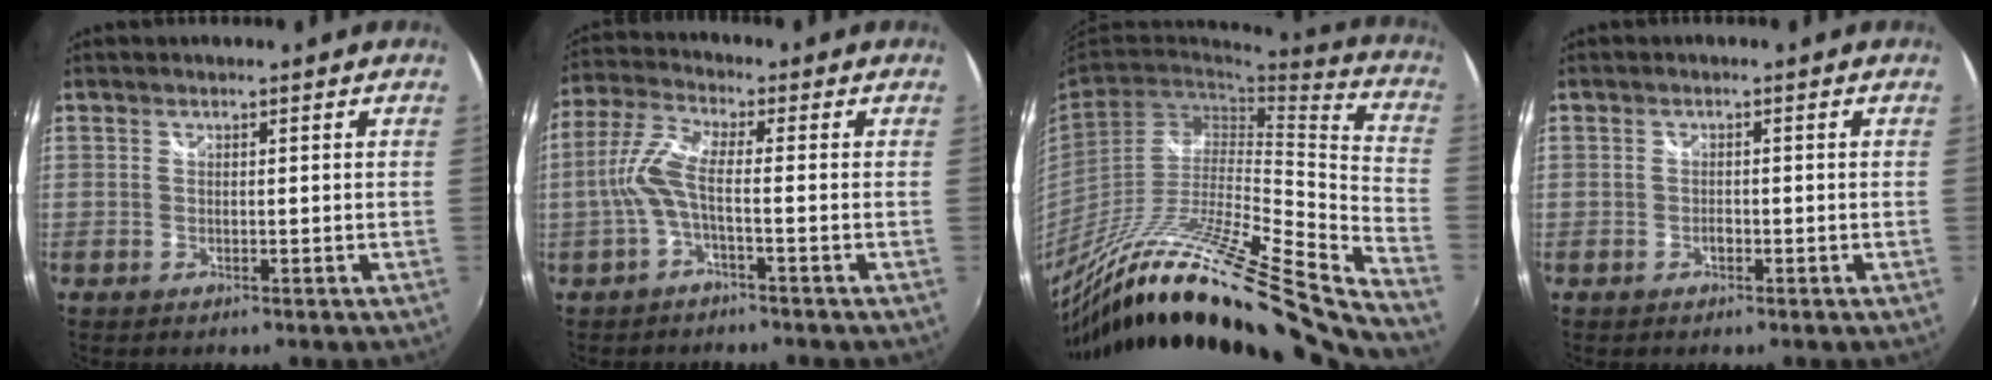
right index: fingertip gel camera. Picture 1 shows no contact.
{"total": 6.2, "force": [-1.7, 0.8, 6.0], "torque": [-0.144, 0.008, -0.033]}
{"total": 32.8, "force": [-26.5, 1.1, 19.3], "torque": [-0.269, -0.067, -0.431]}
{"total": 0.9, "force": [-0.4, 0.6, 0.6], "torque": [-0.010, 0.001, -0.007]}